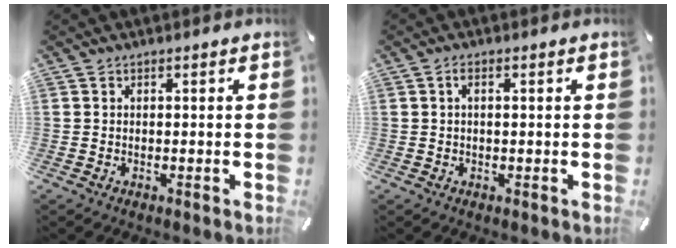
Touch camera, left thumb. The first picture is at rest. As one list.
[{"total": 1.3, "force": [0.2, 0.4, 1.2], "torque": [-0.024, 0.004, 0.001]}]